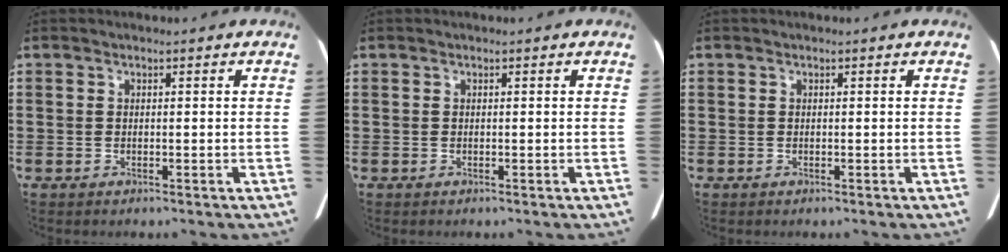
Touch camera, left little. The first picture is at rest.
{"total": 0.0}
{"total": 0.0}